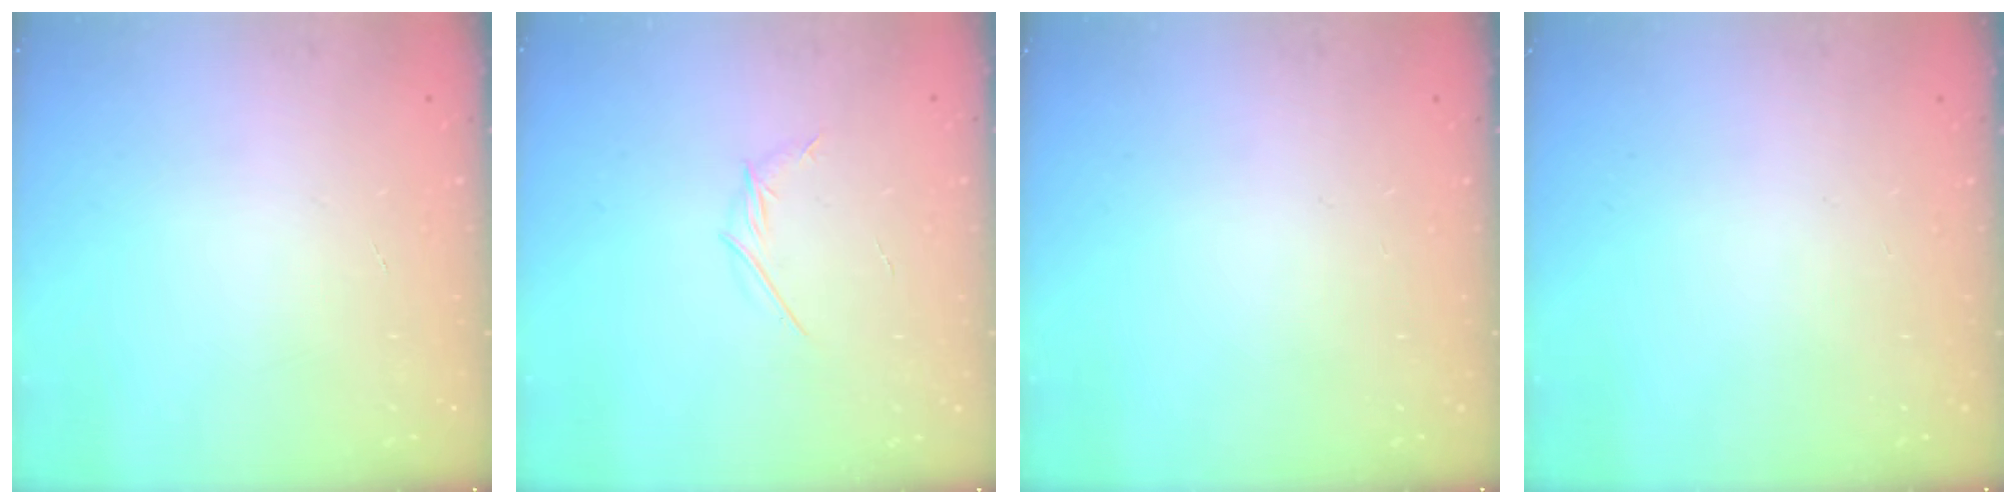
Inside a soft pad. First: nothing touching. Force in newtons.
{"total": 3.6, "press": 3.4, "slide": 0.9}
{"total": 0.0}
{"total": 0.0}